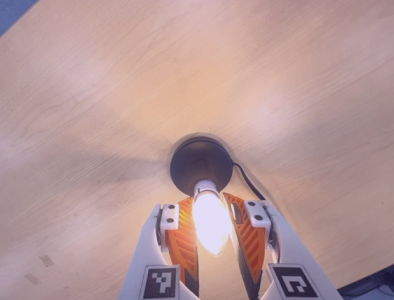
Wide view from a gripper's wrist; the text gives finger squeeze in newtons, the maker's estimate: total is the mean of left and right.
{"total": 15.9, "left": 15.6, "right": 16.2}